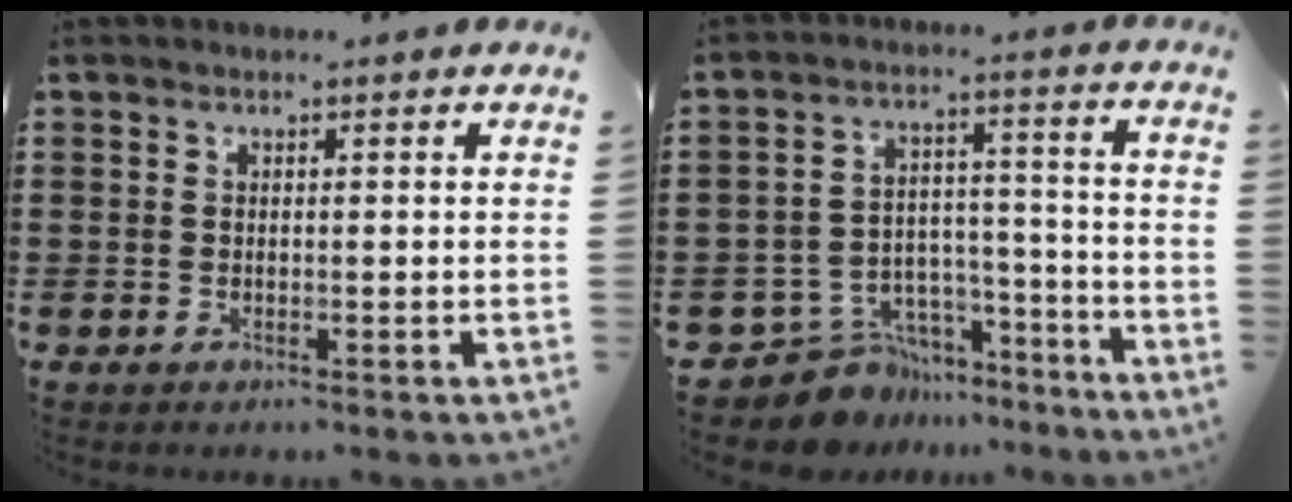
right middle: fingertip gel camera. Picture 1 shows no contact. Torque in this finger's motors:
{"motor_torque": [2.14, 0.00, 0.09, 0.00]}